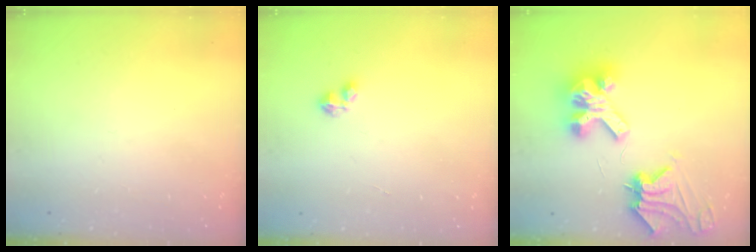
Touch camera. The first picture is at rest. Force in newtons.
{"total": 1.9, "press": 1.9, "slide": 0.4}
{"total": 12.4, "press": 12.3, "slide": 1.4}